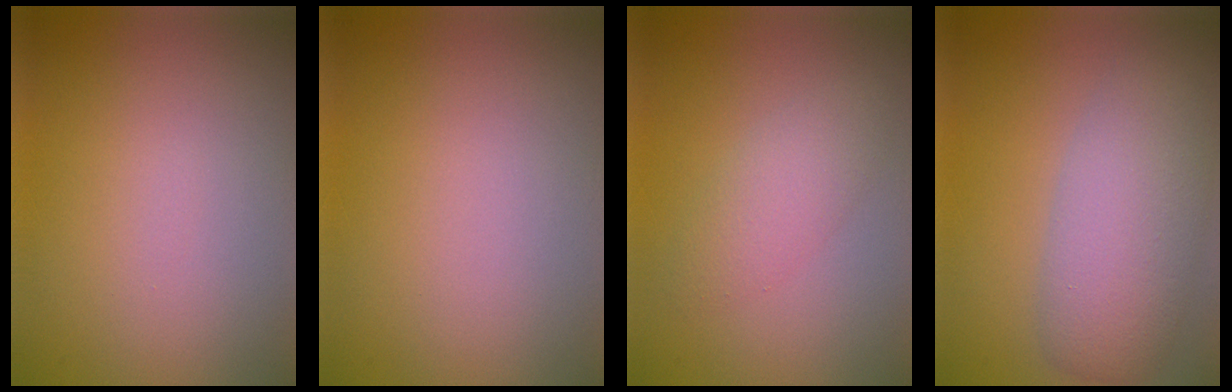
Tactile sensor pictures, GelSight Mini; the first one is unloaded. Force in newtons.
{"total": 0.0}
{"total": 2.5, "press": 2.5, "slide": 0.0}
{"total": 5.6, "press": 5.6, "slide": 0.3}